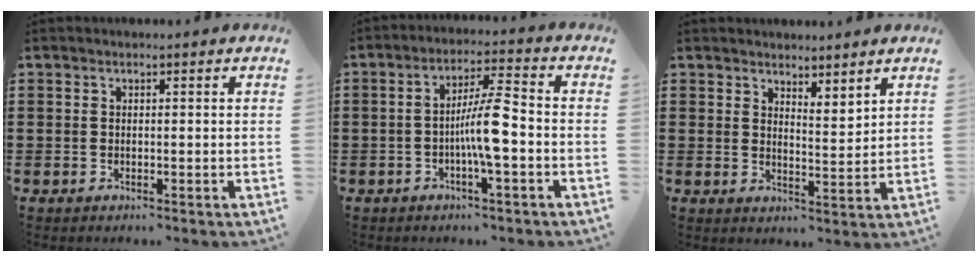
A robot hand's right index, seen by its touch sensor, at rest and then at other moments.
{"total": 7.4, "force": [-1.8, 1.1, 7.2], "torque": [-0.137, 0.000, -0.038]}
{"total": 2.9, "force": [2.9, 0.3, -0.1], "torque": [-0.007, -0.006, 0.057]}